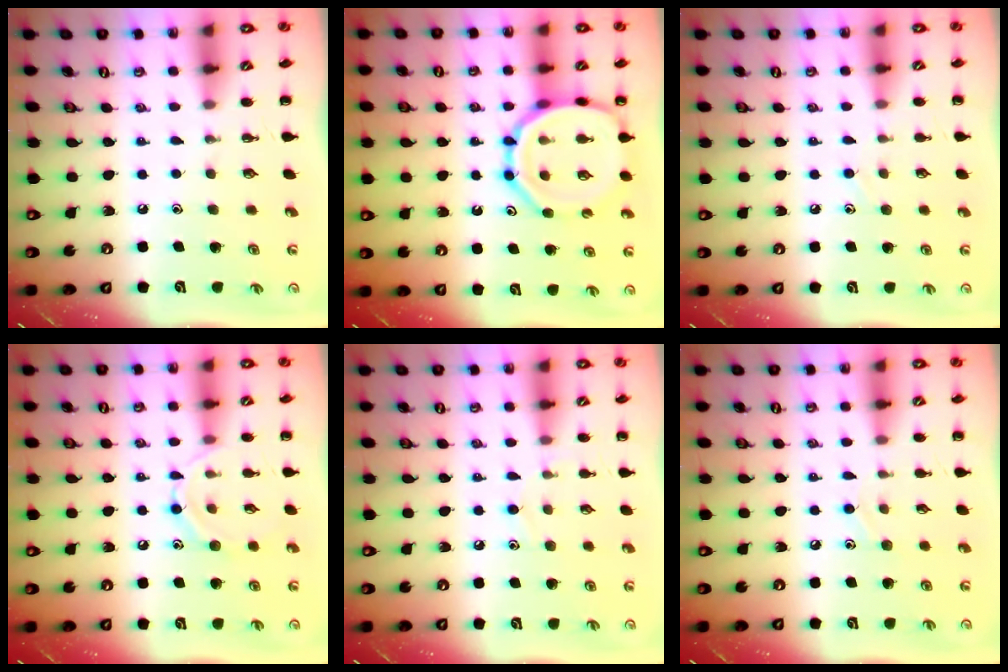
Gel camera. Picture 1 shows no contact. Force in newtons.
{"total": 15.5, "press": 15.2, "slide": 2.8}
{"total": 6.5, "press": 6.1, "slide": 2.3}
{"total": 8.8, "press": 8.8, "slide": 0.7}
{"total": 7.4, "press": 7.0, "slide": 2.5}
{"total": 5.9, "press": 5.5, "slide": 2.1}